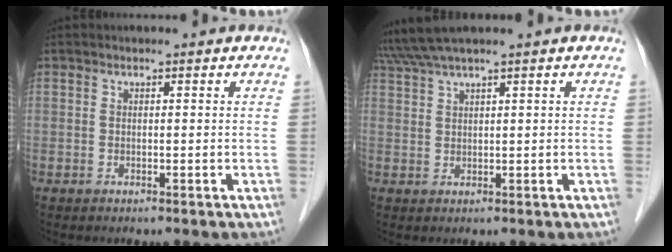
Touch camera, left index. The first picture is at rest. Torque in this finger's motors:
{"motor_torque": [0.91, -0.91, 0.13, 0.17]}